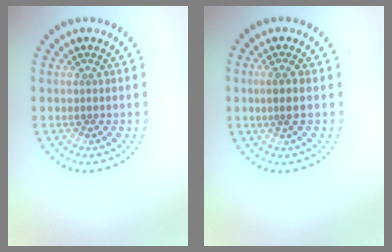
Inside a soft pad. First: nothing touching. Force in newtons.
{"total": 1.5, "press": 1.3, "slide": 0.7}